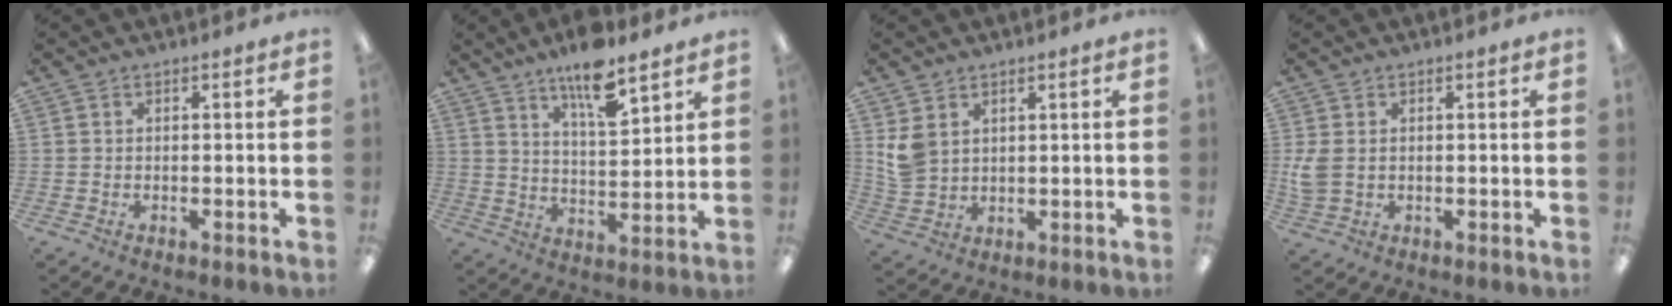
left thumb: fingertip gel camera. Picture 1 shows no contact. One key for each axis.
{"total": 11.7, "fx": 8.9, "fy": 3.5, "fz": 6.9, "tx": -0.107, "ty": -0.053, "tz": 0.152}
{"total": 6.0, "fx": 3.0, "fy": 4.4, "fz": 2.7, "tx": -0.053, "ty": -0.002, "tz": 0.061}
{"total": 4.1, "fx": 0.6, "fy": 2.9, "fz": 2.8, "tx": -0.060, "ty": -0.003, "tz": 0.007}